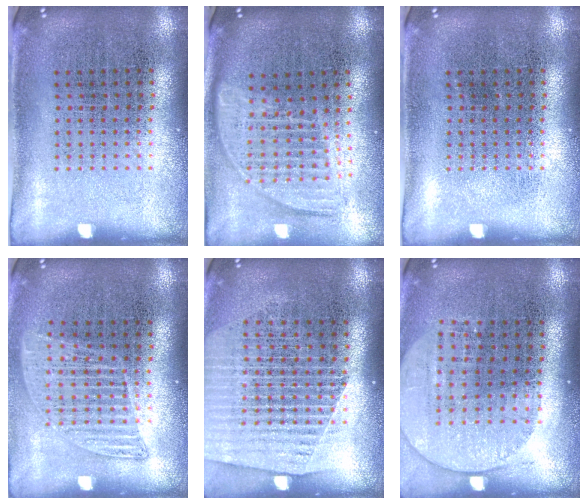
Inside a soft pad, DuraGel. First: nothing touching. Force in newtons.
{"total": 1.7, "press": 1.4, "slide": 0.9}
{"total": 0.0}
{"total": 1.3, "press": 1.1, "slide": 0.6}
{"total": 1.7, "press": 1.6, "slide": 0.6}
{"total": 1.5, "press": 1.3, "slide": 0.7}